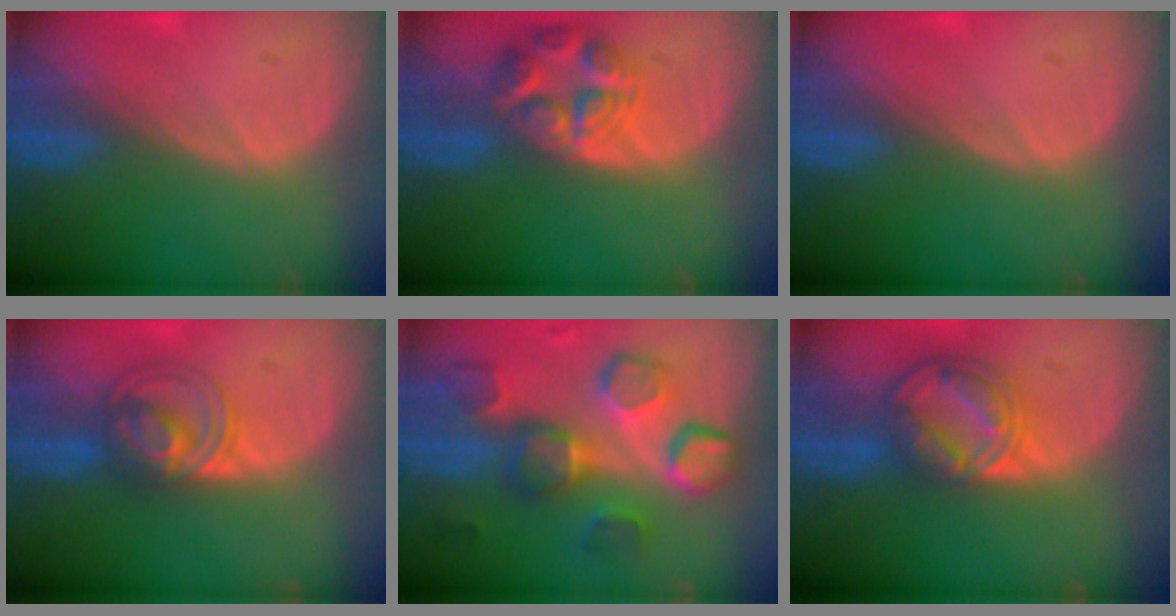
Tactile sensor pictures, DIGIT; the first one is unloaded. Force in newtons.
{"total": 7.7, "press": 6.9, "slide": 3.4}
{"total": 0.0}
{"total": 5.9, "press": 5.9, "slide": 0.7}
{"total": 9.9, "press": 9.8, "slide": 1.6}
{"total": 8.5, "press": 7.2, "slide": 4.6}